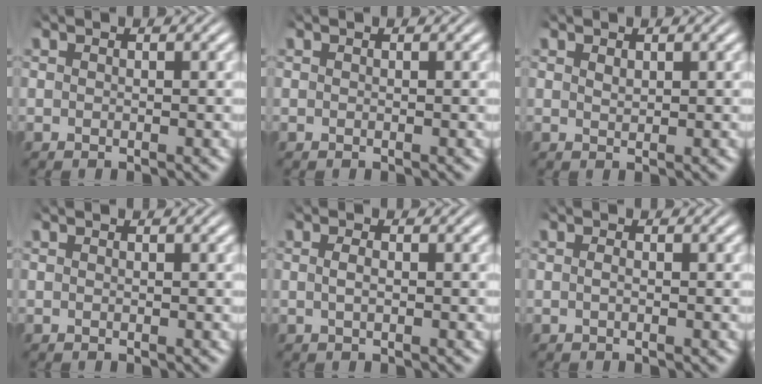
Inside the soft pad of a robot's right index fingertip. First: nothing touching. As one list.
[{"total": 0.0}, {"total": 0.6, "force": [0.4, -0.3, 0.3], "torque": [-0.001, -0.007, 0.016]}, {"total": 0.0}, {"total": 0.9, "force": [-0.3, 0.0, 0.8], "torque": [-0.021, -0.007, -0.001]}, {"total": 0.6, "force": [-0.4, -0.1, 0.4], "torque": [-0.012, -0.006, -0.004]}]